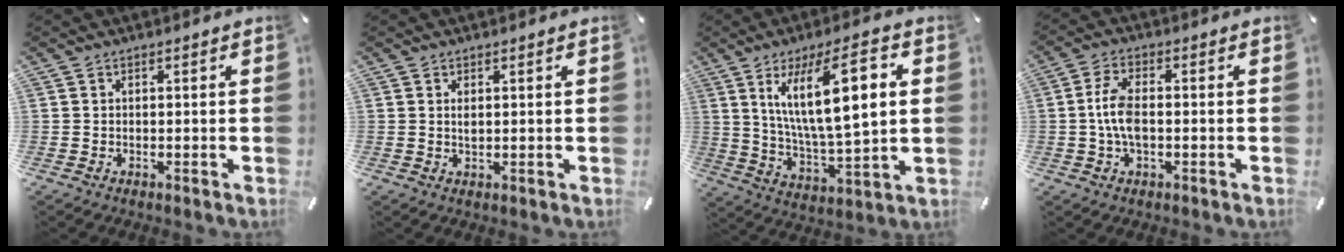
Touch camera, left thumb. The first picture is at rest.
{"total": 1.6, "force": [0.5, 0.6, 1.4], "torque": [-0.031, 0.001, 0.007]}
{"total": 18.1, "force": [6.9, 5.8, 15.7], "torque": [-0.279, -0.009, 0.106]}
{"total": 6.6, "force": [-0.7, 3.1, 5.8], "torque": [-0.129, 0.001, -0.018]}